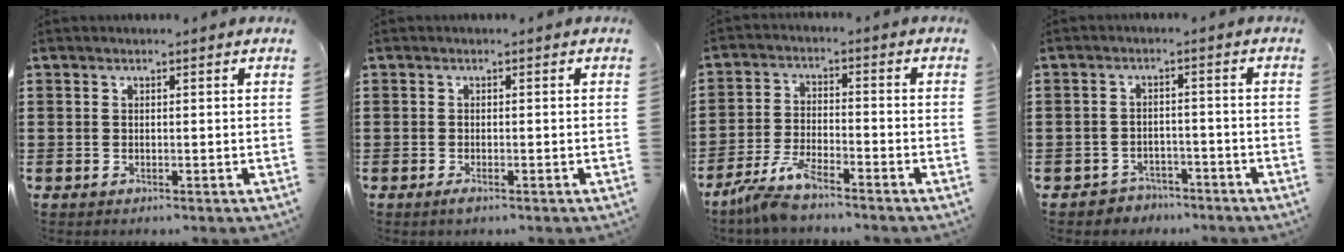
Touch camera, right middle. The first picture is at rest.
{"total": 0.8, "force": [-0.3, 0.1, 0.7], "torque": [-0.013, -0.005, -0.005]}
{"total": 5.9, "force": [-5.0, 0.8, 3.1], "torque": [-0.077, -0.009, -0.100]}
{"total": 2.8, "force": [-2.7, 0.9, -0.3], "torque": [-0.005, 0.003, -0.061]}